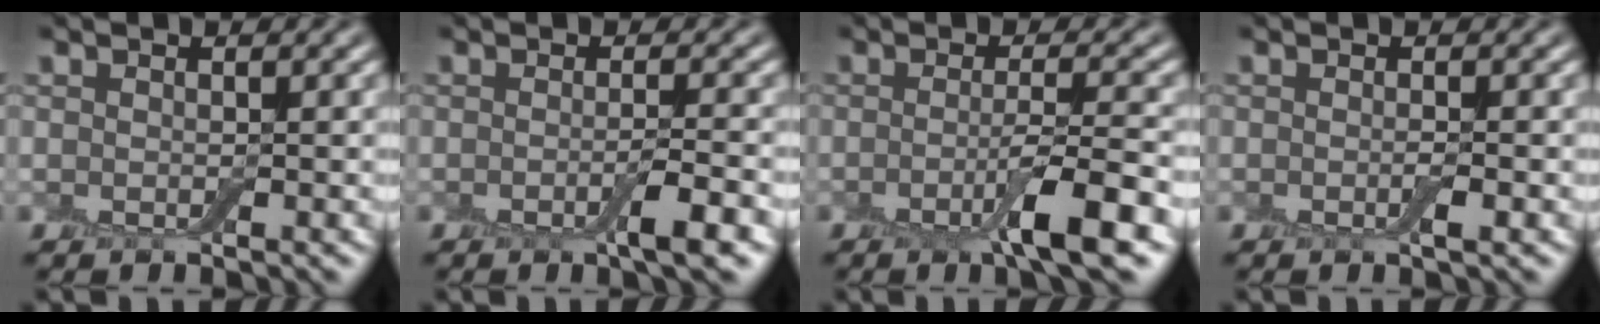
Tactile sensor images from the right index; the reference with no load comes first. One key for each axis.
{"total": 2.7, "fx": -1.2, "fy": 0.4, "fz": 2.4, "tx": -0.038, "ty": -0.005, "tz": -0.021}
{"total": 4.6, "fx": -2.0, "fy": 0.6, "fz": 4.1, "tx": -0.064, "ty": -0.003, "tz": -0.037}
{"total": 0.9, "fx": -0.5, "fy": 0.1, "fz": 0.7, "tx": -0.013, "ty": -0.005, "tz": -0.007}